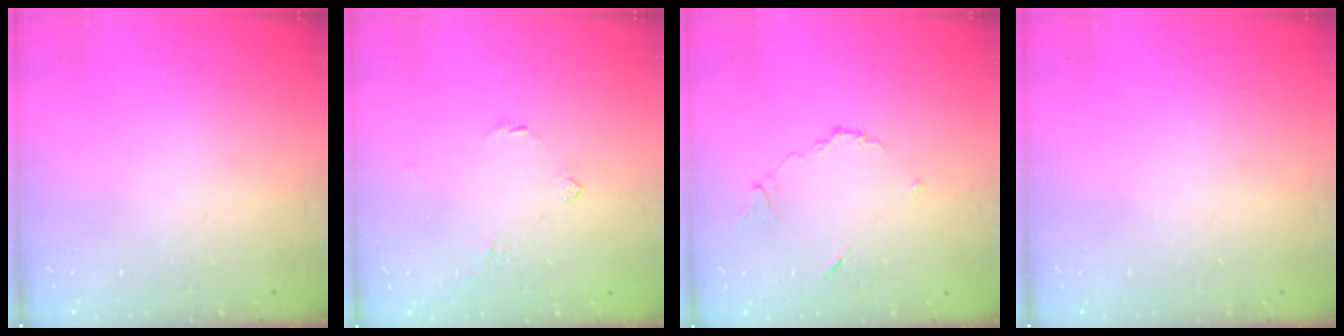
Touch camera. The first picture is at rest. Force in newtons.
{"total": 2.6, "press": 2.5, "slide": 0.7}
{"total": 6.5, "press": 6.4, "slide": 0.6}
{"total": 0.0}